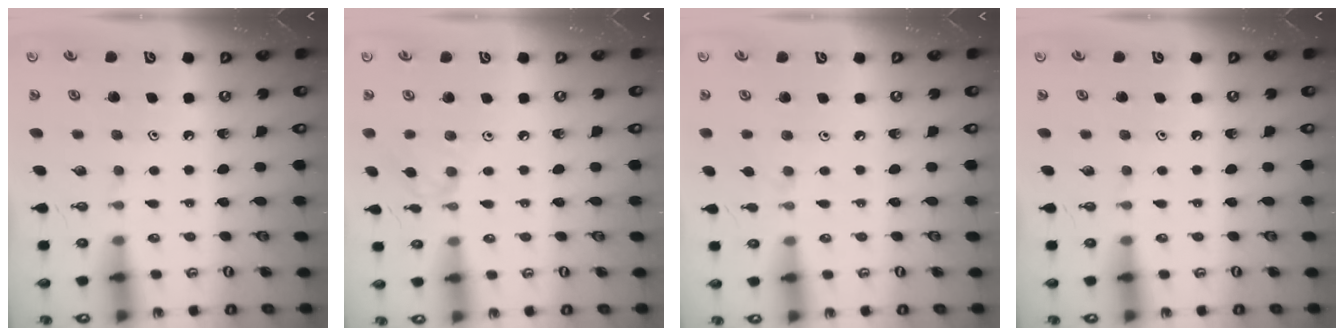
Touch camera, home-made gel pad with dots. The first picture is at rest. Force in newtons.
{"total": 5.9, "press": 5.9, "slide": 0.7}
{"total": 2.9, "press": 2.9, "slide": 0.4}
{"total": 0.0}